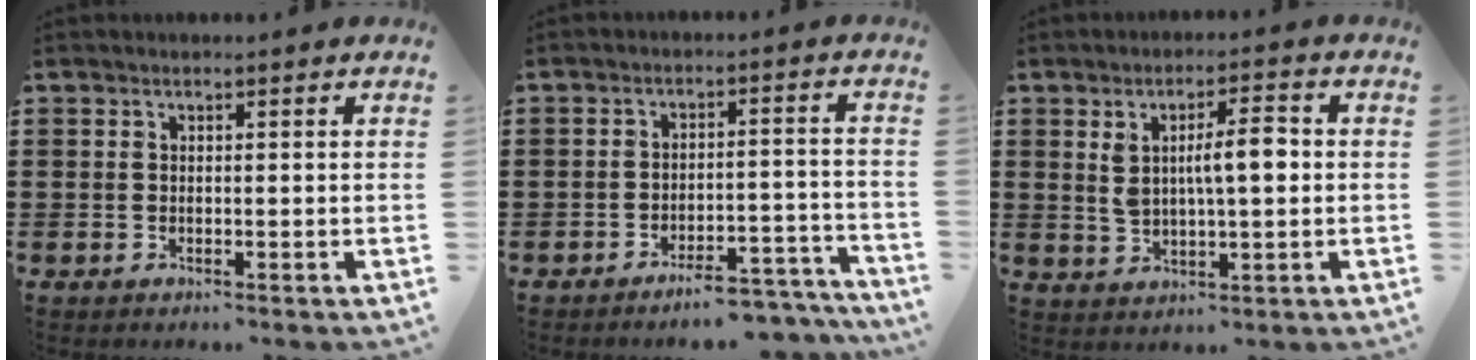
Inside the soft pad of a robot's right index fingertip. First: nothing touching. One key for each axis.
{"total": 5.5, "fx": -5.2, "fy": 0.8, "fz": 1.7, "tx": -0.023, "ty": 0.011, "tz": -0.099}
{"total": 6.9, "fx": 0.9, "fy": 2.3, "fz": 6.4, "tx": -0.114, "ty": 0.004, "tz": 0.011}